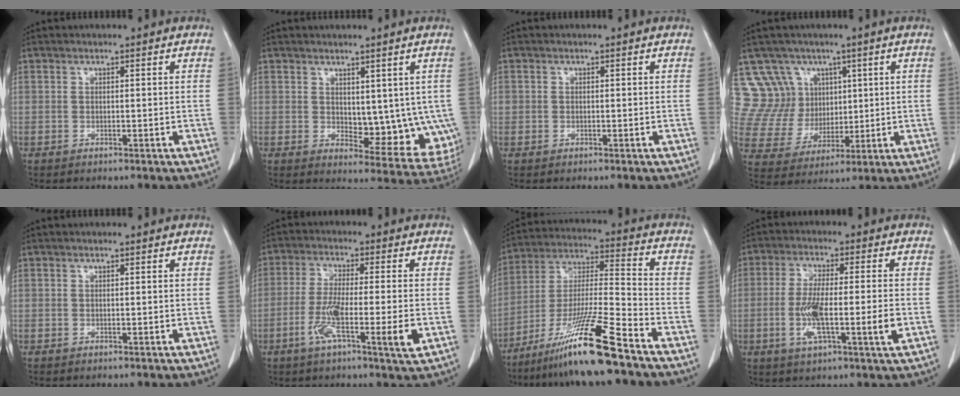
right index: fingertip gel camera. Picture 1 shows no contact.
{"total": 9.8, "force": [1.0, 5.2, 8.2], "torque": [-0.086, -0.010, 0.028]}
{"total": 0.7, "force": [0.0, 0.7, 0.1], "torque": [0.006, 0.004, -0.001]}
{"total": 10.0, "force": [5.5, 8.4, 0.6], "torque": [-0.025, 0.039, 0.116]}
{"total": 0.0}
{"total": 9.4, "force": [-3.2, 0.3, 8.8], "torque": [-0.159, -0.015, -0.060]}
{"total": 15.1, "force": [-10.5, -1.0, 10.8], "torque": [-0.212, -0.024, -0.193]}
{"total": 9.7, "force": [-2.1, 0.8, 9.4], "torque": [-0.173, -0.007, -0.039]}